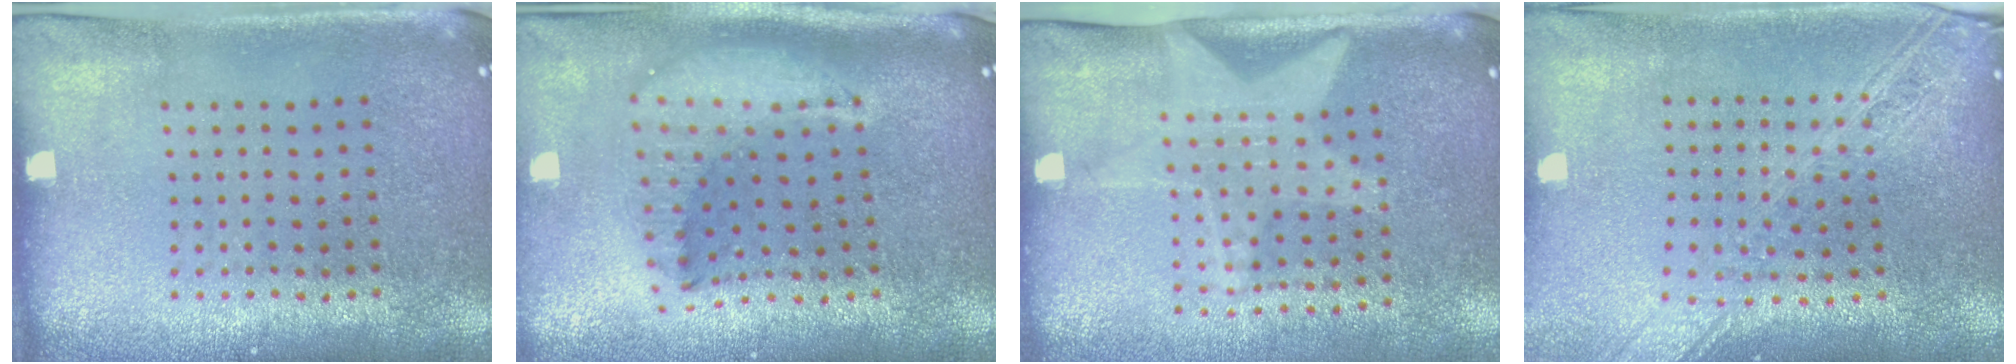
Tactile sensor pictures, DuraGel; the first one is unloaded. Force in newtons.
{"total": 2.0, "press": 1.6, "slide": 1.2}
{"total": 1.9, "press": 1.5, "slide": 1.1}
{"total": 2.2, "press": 1.9, "slide": 1.2}